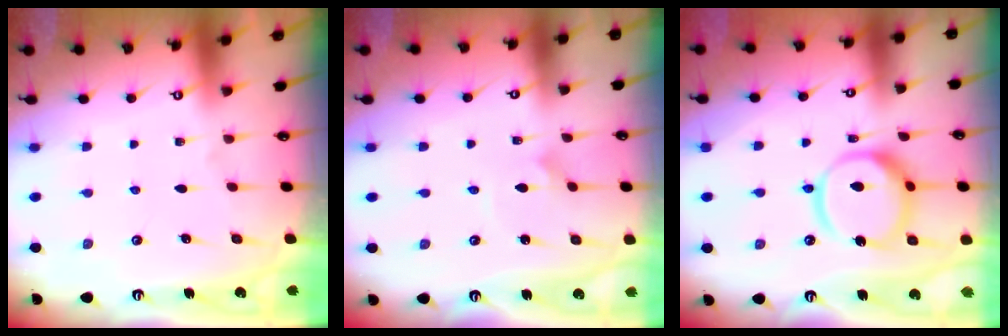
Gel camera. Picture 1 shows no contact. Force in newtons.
{"total": 0.9, "press": 0.9, "slide": 0.1}
{"total": 14.5, "press": 14.4, "slide": 1.7}